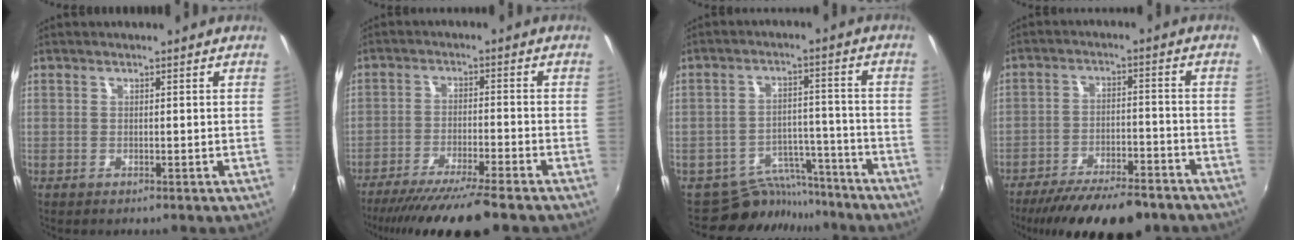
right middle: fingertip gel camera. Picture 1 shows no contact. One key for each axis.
{"total": 13.1, "fx": -11.1, "fy": 0.1, "fz": 6.9, "tx": -0.140, "ty": -0.024, "tz": -0.181}
{"total": 9.2, "fx": -8.5, "fy": 3.7, "fz": 0.1, "tx": -0.009, "ty": 0.030, "tz": -0.125}
{"total": 17.1, "fx": -13.8, "fy": 4.6, "fz": 8.9, "tx": -0.171, "ty": -0.029, "tz": -0.205}